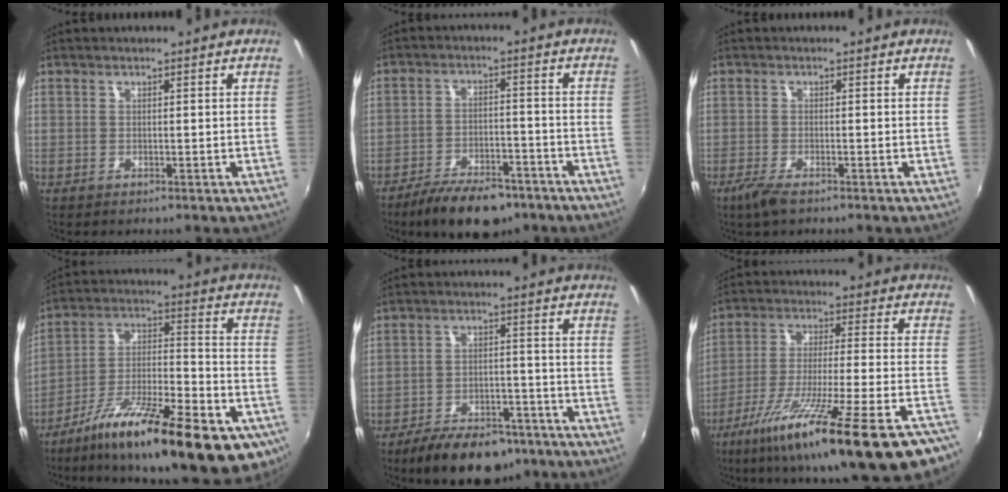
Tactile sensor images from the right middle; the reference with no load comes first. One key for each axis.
{"total": 12.7, "fx": -9.6, "fy": 4.9, "fz": 6.7, "tx": -0.139, "ty": -0.008, "tz": -0.149}
{"total": 3.6, "fx": -2.5, "fy": 0.7, "fz": 2.4, "tx": -0.062, "ty": -0.011, "tz": -0.050}
{"total": 28.0, "fx": -17.2, "fy": 7.8, "fz": 20.6, "tx": -0.319, "ty": -0.034, "tz": -0.259}
{"total": 14.4, "fx": -10.8, "fy": 6.1, "fz": 7.2, "tx": -0.142, "ty": -0.005, "tz": -0.157}
{"total": 28.7, "fx": -20.5, "fy": 3.4, "fz": 19.8, "tx": -0.329, "ty": -0.094, "tz": -0.307}